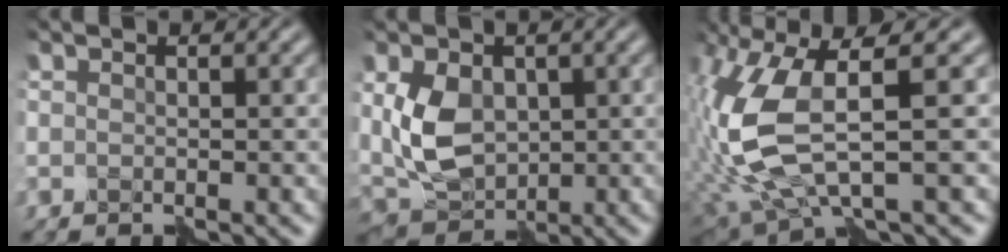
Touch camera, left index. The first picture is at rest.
{"total": 5.3, "force": [0.5, 3.7, 3.8], "torque": [-0.075, -0.002, 0.012]}
{"total": 9.4, "force": [0.8, 3.2, 8.8], "torque": [-0.219, -0.009, 0.018]}